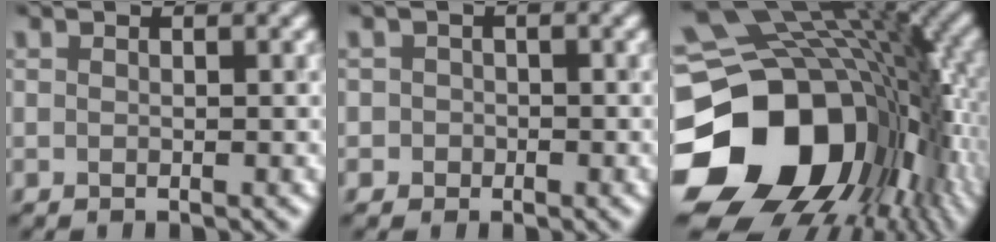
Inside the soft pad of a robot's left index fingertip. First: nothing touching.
{"total": 1.2, "force": [-0.3, 1.2, 0.0], "torque": [0.020, 0.002, -0.010]}
{"total": 19.7, "force": [-3.6, 14.8, 12.6], "torque": [-0.248, -0.039, -0.033]}